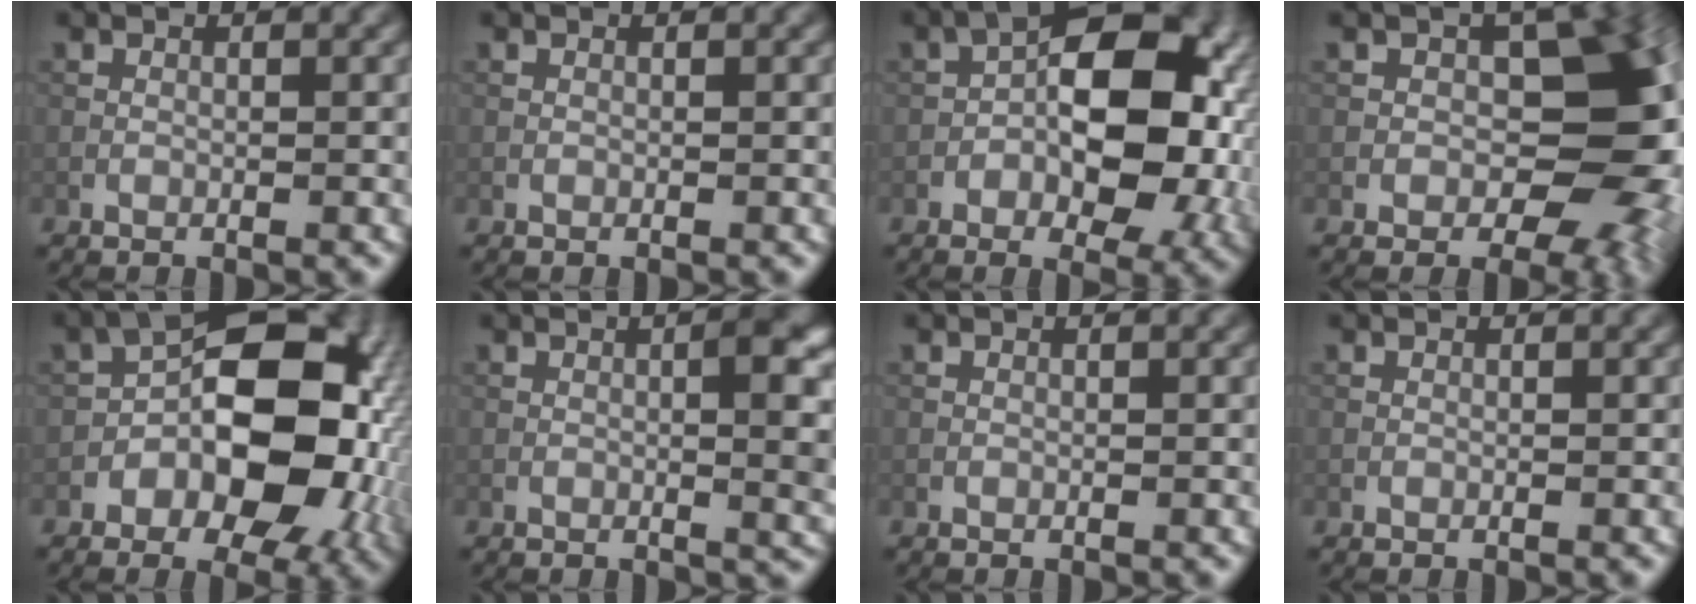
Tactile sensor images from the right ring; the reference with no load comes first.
{"total": 0.0}
{"total": 11.9, "force": [-1.4, 6.8, 9.6], "torque": [-0.113, 0.011, -0.029]}
{"total": 9.6, "force": [-1.4, 6.4, 7.1], "torque": [-0.030, 0.017, -0.029]}
{"total": 13.1, "force": [-2.4, 7.9, 10.1], "torque": [-0.128, 0.003, -0.048]}
{"total": 4.7, "force": [-0.4, 1.8, 4.3], "torque": [-0.053, -0.005, -0.003]}
{"total": 0.0}
{"total": 0.0}